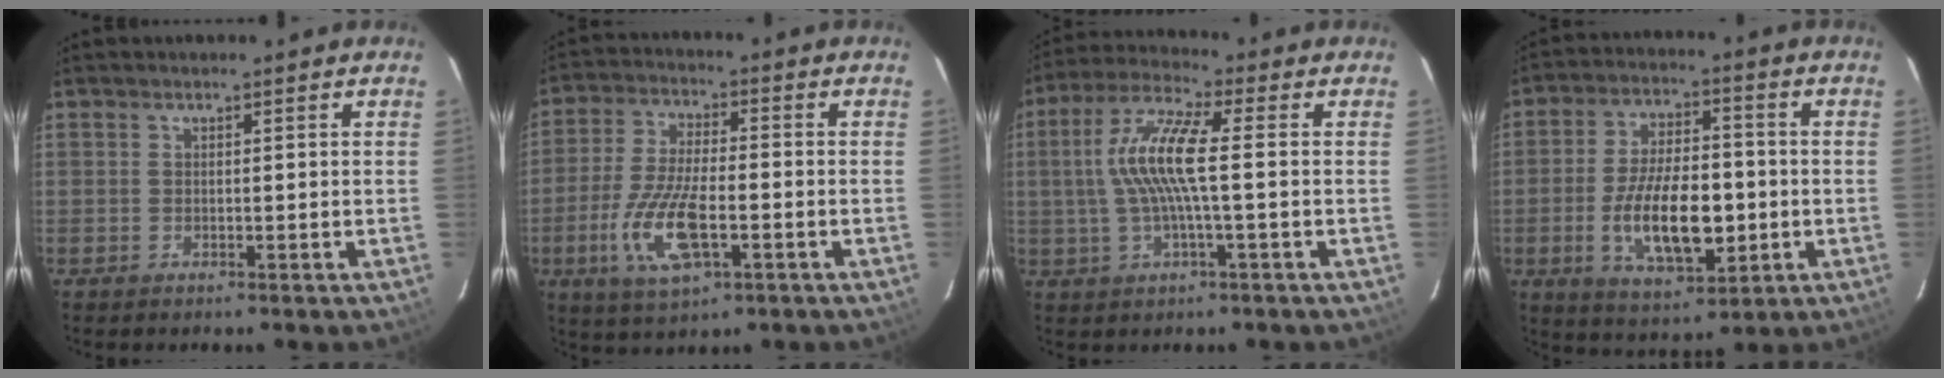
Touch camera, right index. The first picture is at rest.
{"total": 12.5, "force": [-4.1, 4.7, 10.9], "torque": [-0.233, -0.010, -0.076]}
{"total": 10.6, "force": [0.2, 1.6, 10.5], "torque": [-0.212, 0.010, 0.003]}
{"total": 14.3, "force": [-2.9, 6.3, 12.5], "torque": [-0.238, -0.002, -0.041]}